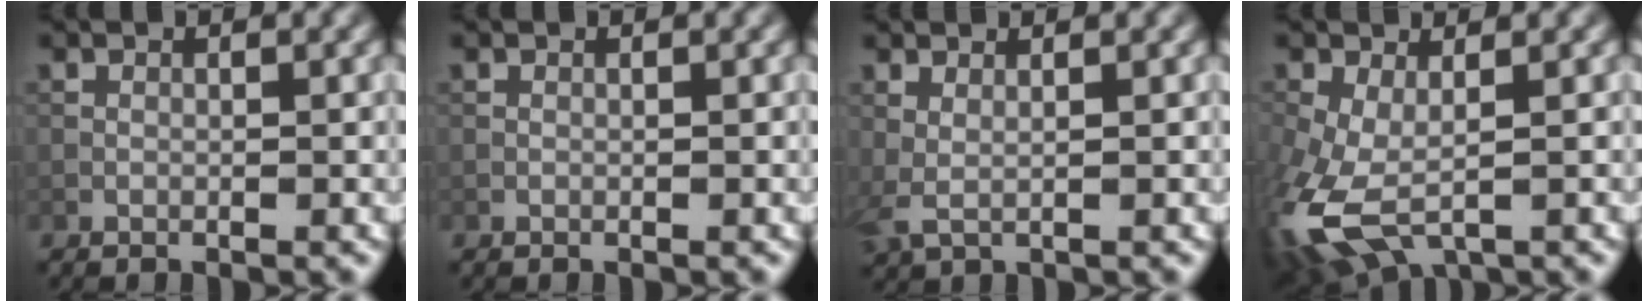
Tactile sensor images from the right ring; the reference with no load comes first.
{"total": 0.0}
{"total": 1.6, "force": [0.8, 0.5, 1.3], "torque": [-0.031, 0.000, 0.015]}
{"total": 8.5, "force": [-3.1, 4.2, 6.7], "torque": [-0.178, -0.031, -0.050]}